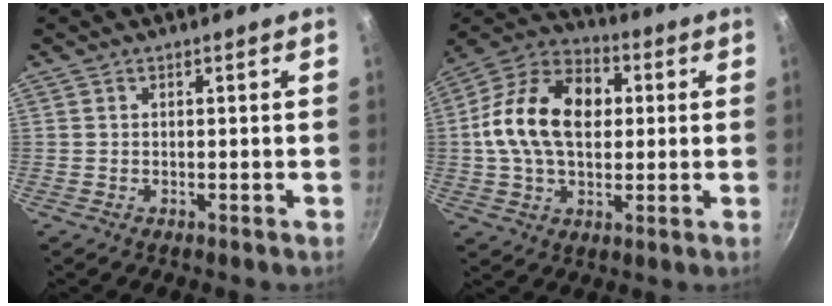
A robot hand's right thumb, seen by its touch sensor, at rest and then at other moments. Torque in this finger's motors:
{"motor_torque": [0.24, 1.76, 0.79, -0.69, 0.54]}